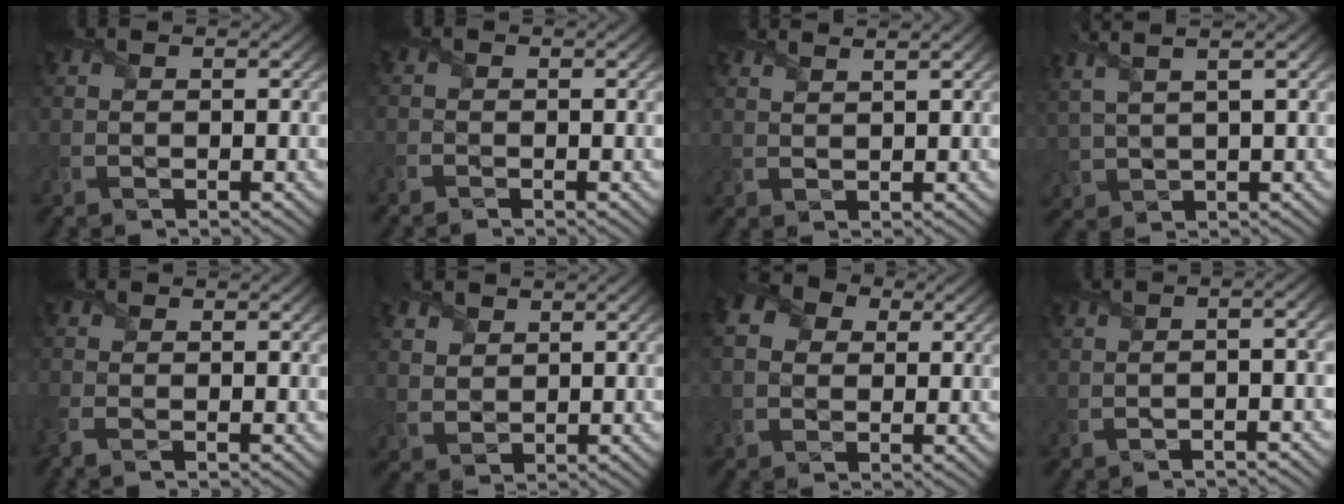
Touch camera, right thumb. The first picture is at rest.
{"total": 1.3, "force": [-1.2, 0.4, 0.4], "torque": [-0.016, -0.004, -0.028]}
{"total": 1.5, "force": [1.4, -0.4, 0.5], "torque": [-0.013, 0.000, 0.030]}
{"total": 5.2, "force": [3.2, 0.9, 4.0], "torque": [-0.104, 0.021, 0.065]}
{"total": 2.4, "force": [-1.1, 1.1, 1.8], "torque": [-0.055, -0.003, -0.030]}
{"total": 3.0, "force": [1.8, 2.1, 1.0], "torque": [-0.044, -0.002, 0.034]}
{"total": 5.9, "force": [1.6, 4.6, 3.3], "torque": [-0.101, 0.005, 0.027]}
{"total": 4.2, "force": [-0.9, 0.7, 4.0], "torque": [-0.047, 0.005, -0.022]}